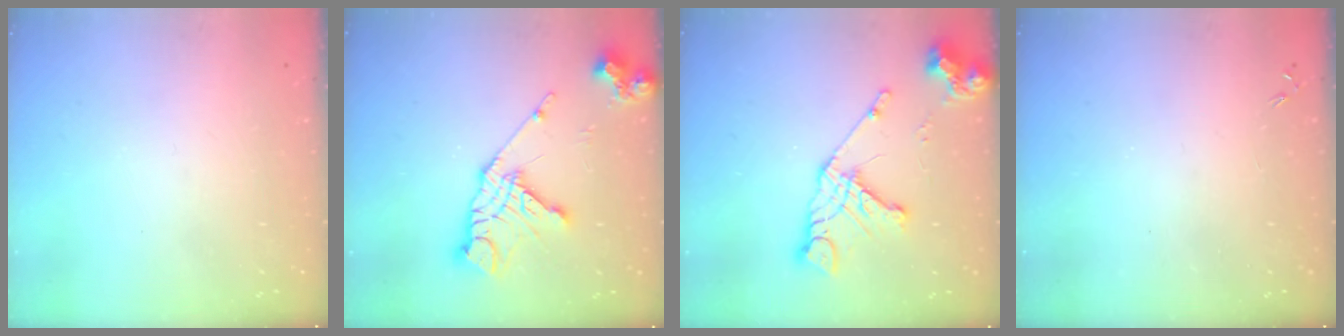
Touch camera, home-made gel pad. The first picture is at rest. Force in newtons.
{"total": 17.1, "press": 17.0, "slide": 1.8}
{"total": 14.9, "press": 14.8, "slide": 1.7}
{"total": 0.0}